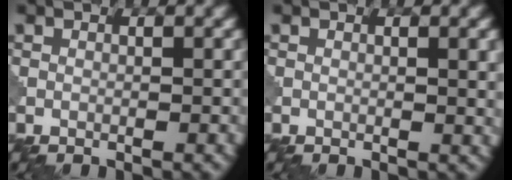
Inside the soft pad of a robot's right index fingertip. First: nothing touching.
{"total": 1.9, "force": [0.5, 0.5, 1.8], "torque": [-0.016, 0.003, 0.005]}